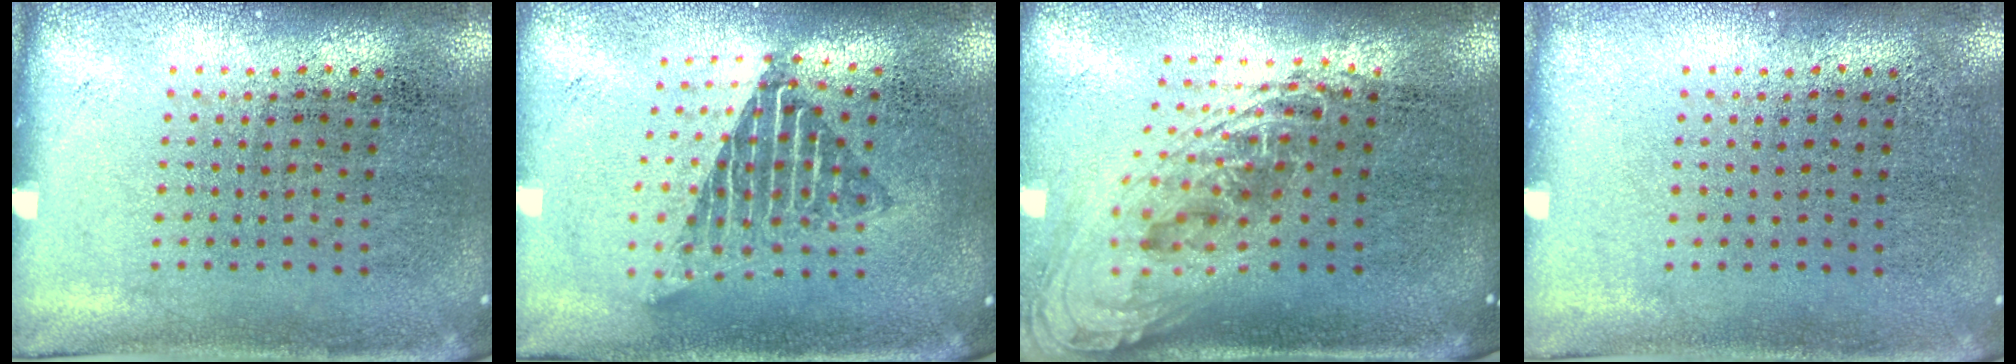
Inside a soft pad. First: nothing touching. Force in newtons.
{"total": 1.7, "press": 1.4, "slide": 1.0}
{"total": 2.2, "press": 1.6, "slide": 1.5}
{"total": 0.0}